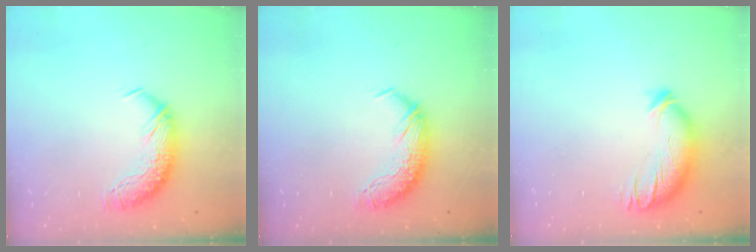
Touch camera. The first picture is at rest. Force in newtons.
{"total": 0.0}
{"total": 3.7, "press": 2.9, "slide": 2.3}